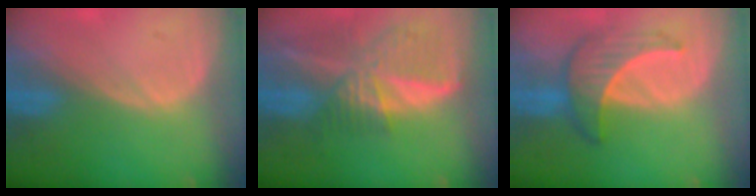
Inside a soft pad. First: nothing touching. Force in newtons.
{"total": 9.3, "press": 8.1, "slide": 4.7}
{"total": 6.5, "press": 6.4, "slide": 1.5}